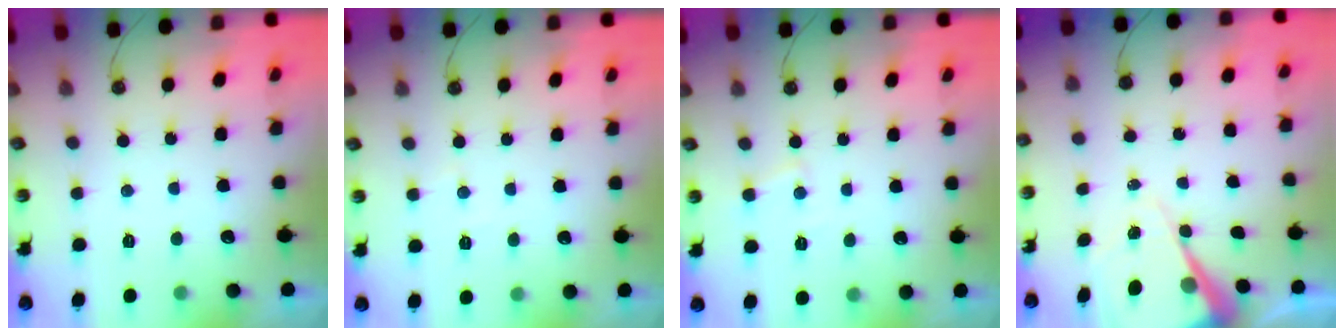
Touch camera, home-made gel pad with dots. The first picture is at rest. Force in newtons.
{"total": 3.2, "press": 3.1, "slide": 0.7}
{"total": 5.0, "press": 5.0, "slide": 0.7}
{"total": 10.1, "press": 10.1, "slide": 0.9}